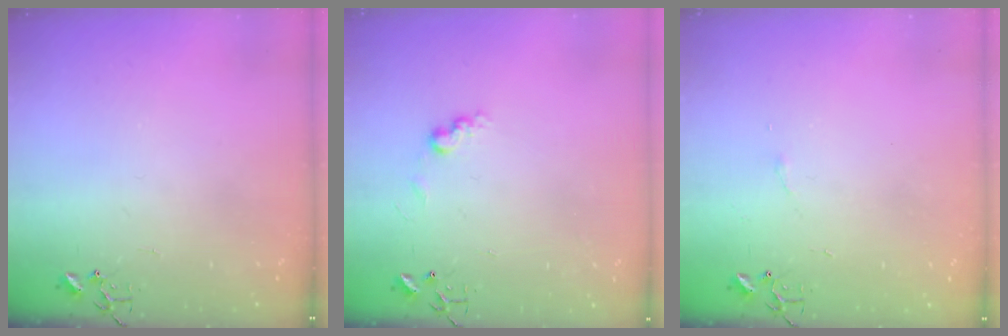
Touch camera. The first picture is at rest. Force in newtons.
{"total": 6.6, "press": 6.5, "slide": 0.9}
{"total": 3.3, "press": 3.2, "slide": 0.6}